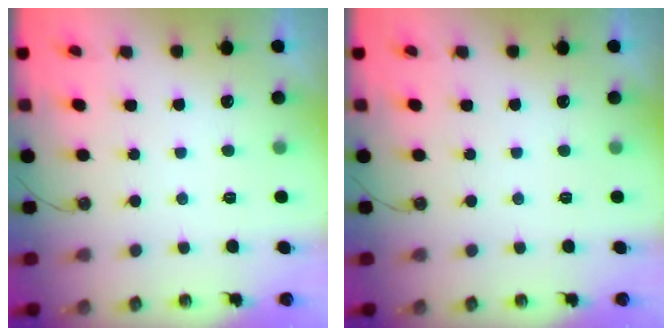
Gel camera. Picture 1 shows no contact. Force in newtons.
{"total": 0.0}